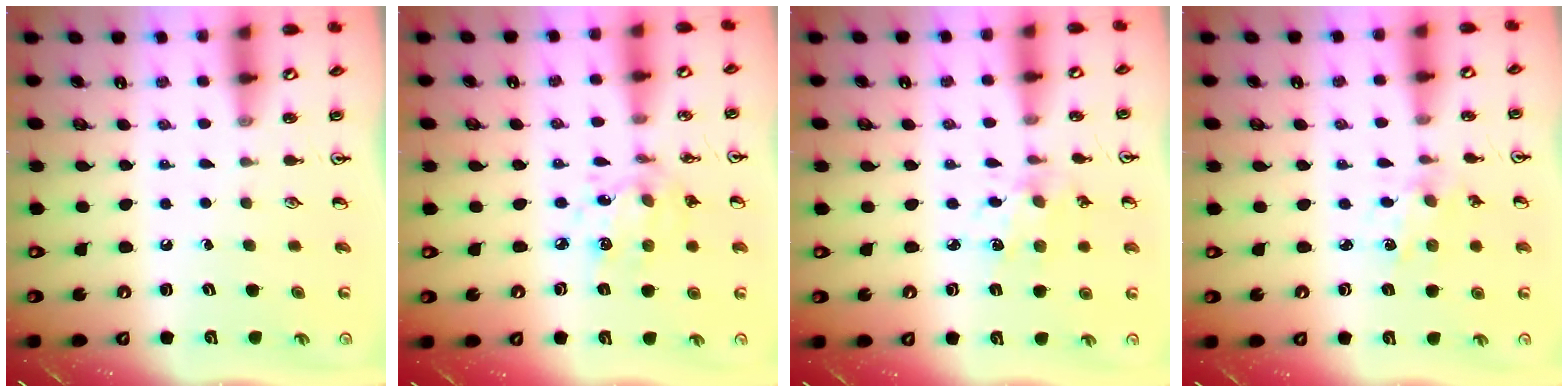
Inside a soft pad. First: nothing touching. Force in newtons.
{"total": 8.0, "press": 8.0, "slide": 0.5}
{"total": 2.9, "press": 2.9, "slide": 0.2}
{"total": 1.3, "press": 1.3, "slide": 0.2}